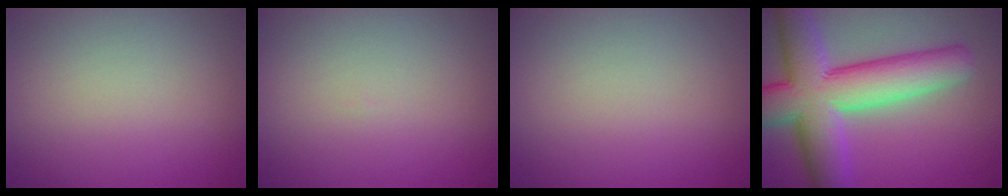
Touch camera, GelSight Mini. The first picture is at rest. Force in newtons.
{"total": 0.0}
{"total": 0.0}
{"total": 11.2, "press": 11.2, "slide": 0.4}